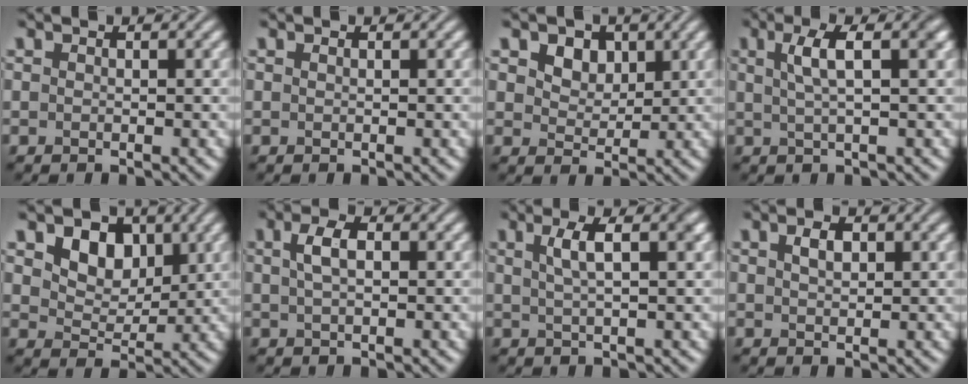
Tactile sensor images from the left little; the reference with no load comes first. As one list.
[{"total": 0.0}, {"total": 3.9, "force": [2.0, 2.7, 2.0], "torque": [-0.047, -0.001, 0.030]}, {"total": 4.3, "force": [1.3, 1.3, 3.9], "torque": [-0.060, 0.009, 0.018]}, {"total": 5.1, "force": [2.3, 3.6, 2.8], "torque": [-0.062, -0.012, 0.036]}, {"total": 2.6, "force": [0.7, 1.2, 2.2], "torque": [-0.044, 0.006, 0.011]}, {"total": 3.7, "force": [1.2, 1.1, 3.3], "torque": [-0.047, 0.009, 0.018]}, {"total": 1.9, "force": [0.8, 1.1, 1.4], "torque": [-0.027, 0.003, 0.015]}]